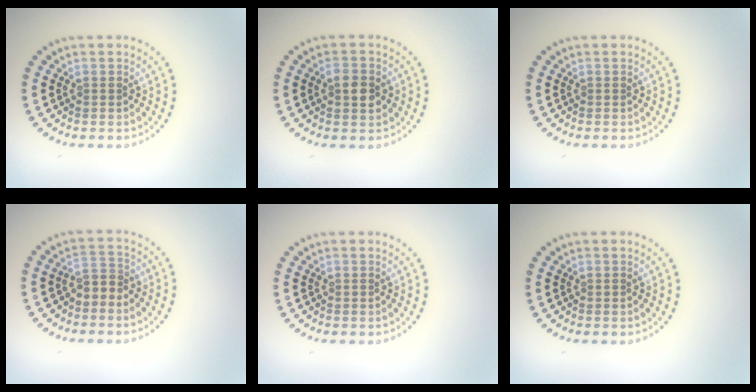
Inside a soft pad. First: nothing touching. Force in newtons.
{"total": 2.6, "press": 2.6, "slide": 0.1}
{"total": 0.0}
{"total": 1.7, "press": 1.4, "slide": 0.9}
{"total": 0.0}
{"total": 0.0}